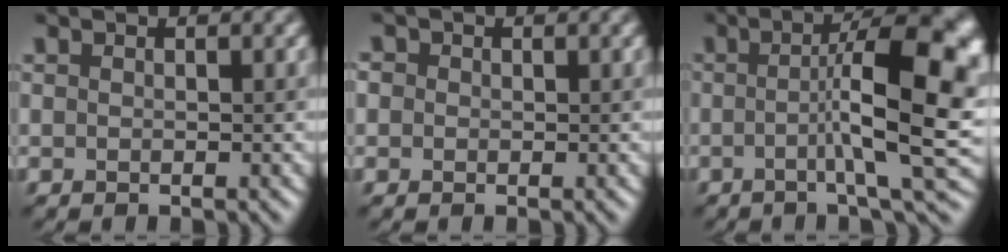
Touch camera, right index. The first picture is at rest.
{"total": 0.6, "force": [0.3, 0.5, -0.2], "torque": [-0.004, 0.010, 0.001]}
{"total": 11.5, "force": [-0.4, 2.3, 11.3], "torque": [-0.142, 0.030, -0.005]}